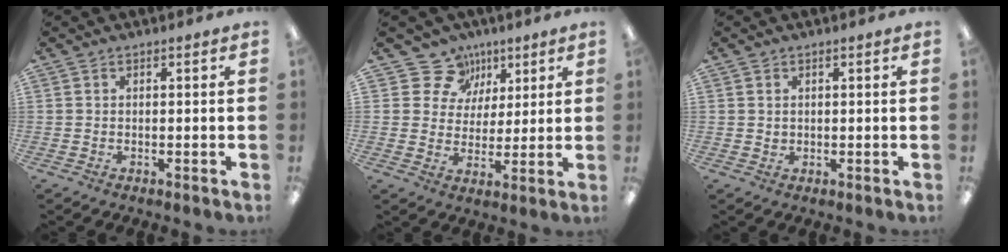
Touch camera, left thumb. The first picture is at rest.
{"total": 10.6, "force": [6.1, 8.5, 1.5], "torque": [-0.030, -0.042, 0.116]}
{"total": 0.9, "force": [0.4, 0.8, 0.0], "torque": [0.000, 0.002, 0.008]}